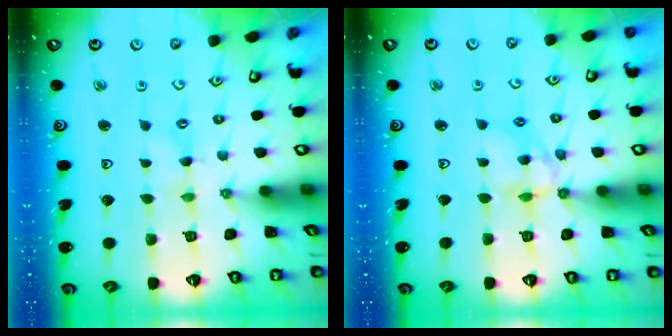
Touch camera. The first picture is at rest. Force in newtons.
{"total": 8.9, "press": 8.9, "slide": 0.7}